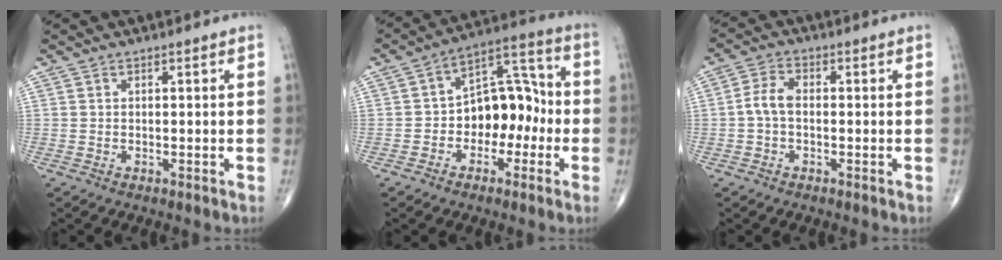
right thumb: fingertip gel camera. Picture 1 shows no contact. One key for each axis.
{"total": 12.3, "fx": -2.2, "fy": 8.1, "fz": 9.0, "tx": -0.093, "ty": 0.047, "tz": -0.045}
{"total": 4.3, "fx": -0.5, "fy": 2.6, "fz": 3.4, "tx": -0.068, "ty": 0.015, "tz": -0.016}